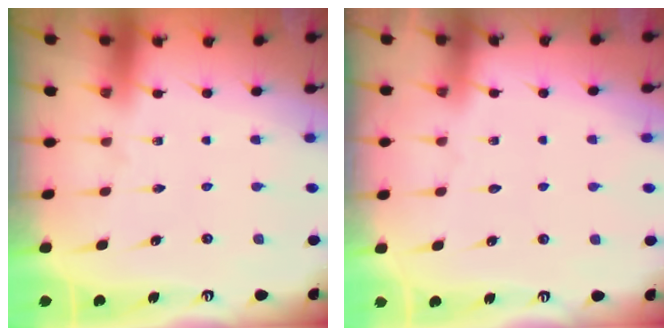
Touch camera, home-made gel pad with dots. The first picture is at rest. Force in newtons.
{"total": 0.8, "press": 0.8, "slide": 0.2}